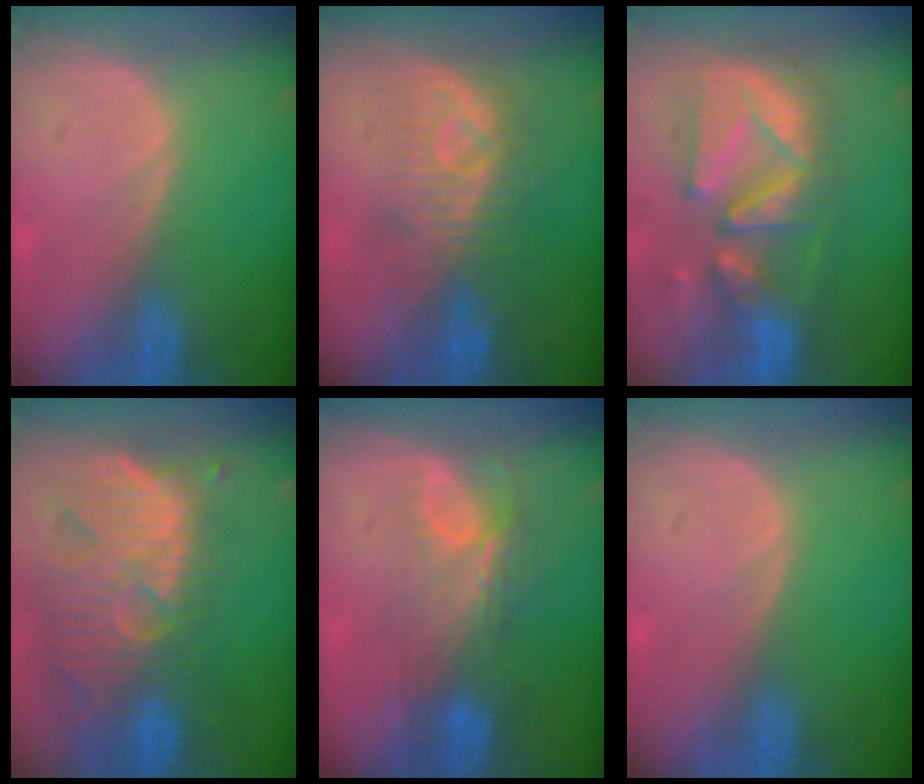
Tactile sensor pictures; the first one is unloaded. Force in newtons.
{"total": 8.2, "press": 7.8, "slide": 2.5}
{"total": 11.5, "press": 10.8, "slide": 4.1}
{"total": 13.0, "press": 11.3, "slide": 6.5}
{"total": 7.5, "press": 6.5, "slide": 3.7}
{"total": 0.0}